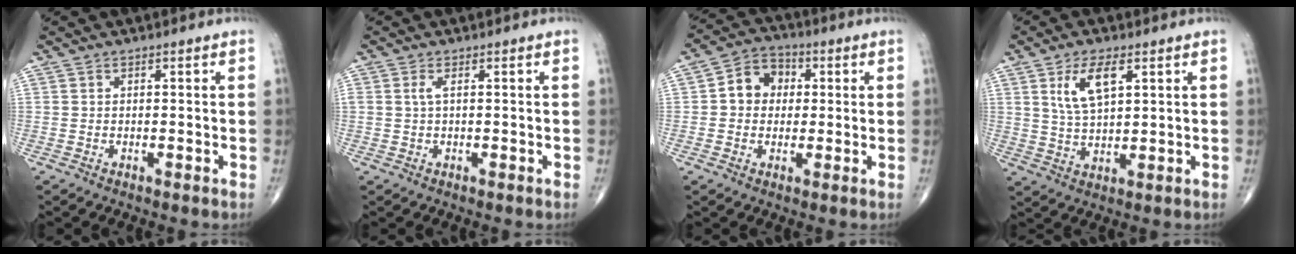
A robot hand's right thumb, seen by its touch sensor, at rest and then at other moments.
{"total": 1.3, "force": [0.3, 0.3, 1.2], "torque": [-0.037, 0.009, 0.010]}
{"total": 7.5, "force": [0.8, 6.3, 4.0], "torque": [-0.041, 0.017, 0.002]}
{"total": 7.8, "force": [3.2, 3.2, 6.3], "torque": [-0.116, -0.011, 0.068]}